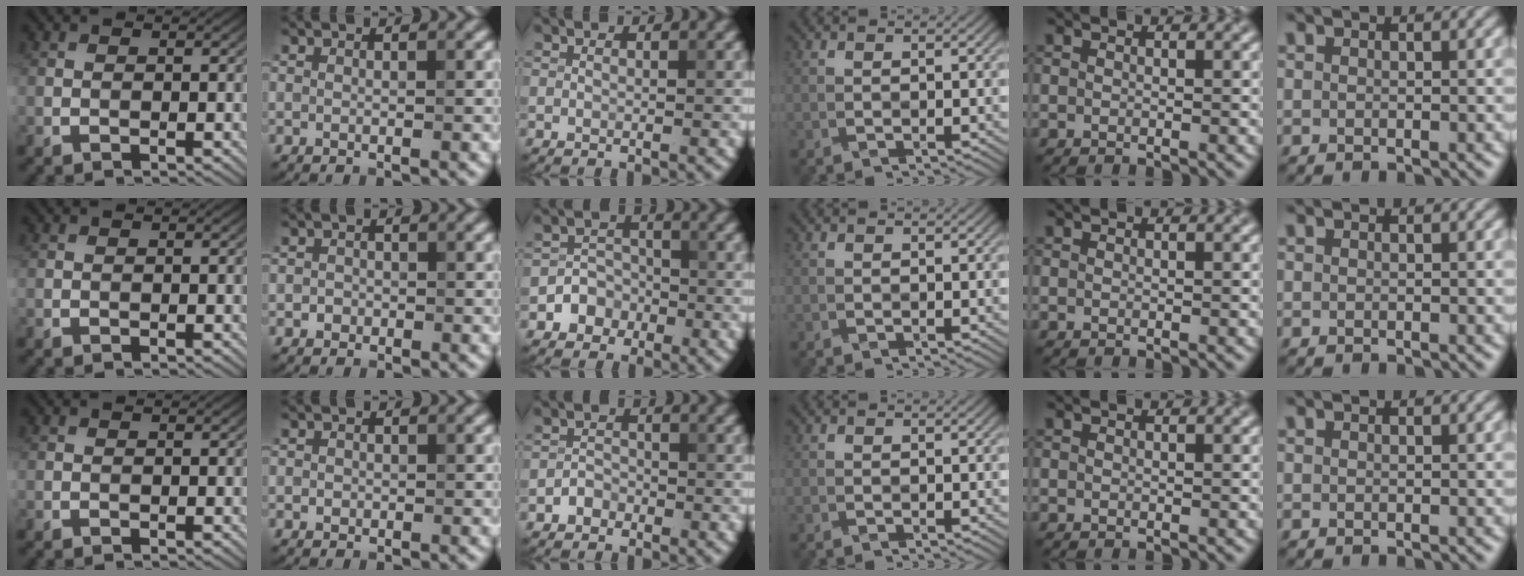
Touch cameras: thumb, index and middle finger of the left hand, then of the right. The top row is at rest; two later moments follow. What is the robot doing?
{"motion": "fold", "object": "origami paper"}